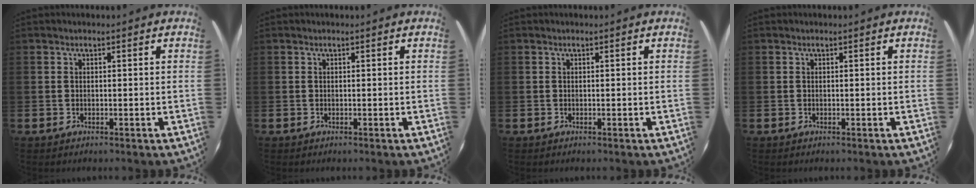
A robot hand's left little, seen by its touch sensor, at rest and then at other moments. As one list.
[{"total": 0.0}, {"total": 0.0}, {"total": 0.0}]